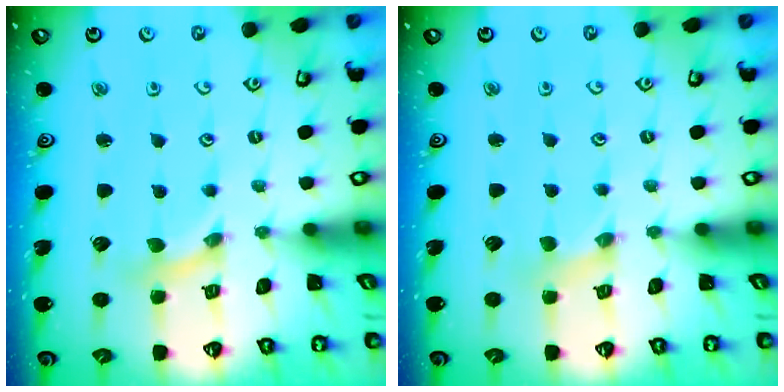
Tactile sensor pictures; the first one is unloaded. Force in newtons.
{"total": 0.9, "press": 0.8, "slide": 0.2}